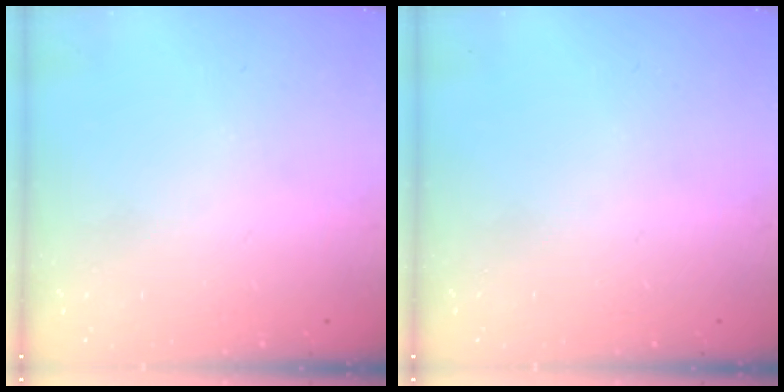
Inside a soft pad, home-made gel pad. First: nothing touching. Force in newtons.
{"total": 0.0}